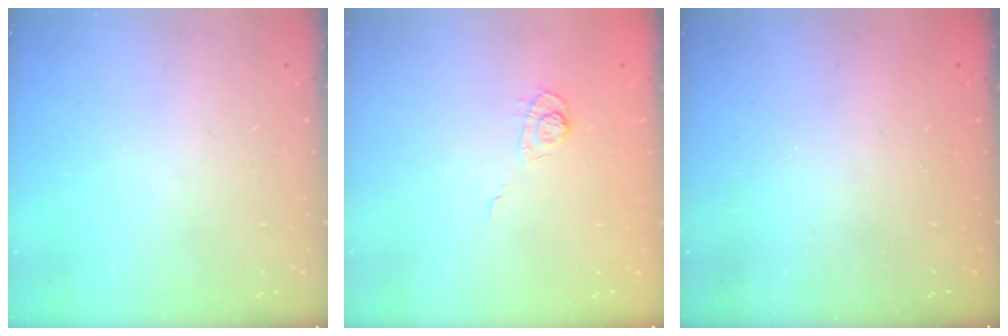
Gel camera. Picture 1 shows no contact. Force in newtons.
{"total": 3.5, "press": 3.1, "slide": 1.7}
{"total": 2.4, "press": 2.3, "slide": 0.8}